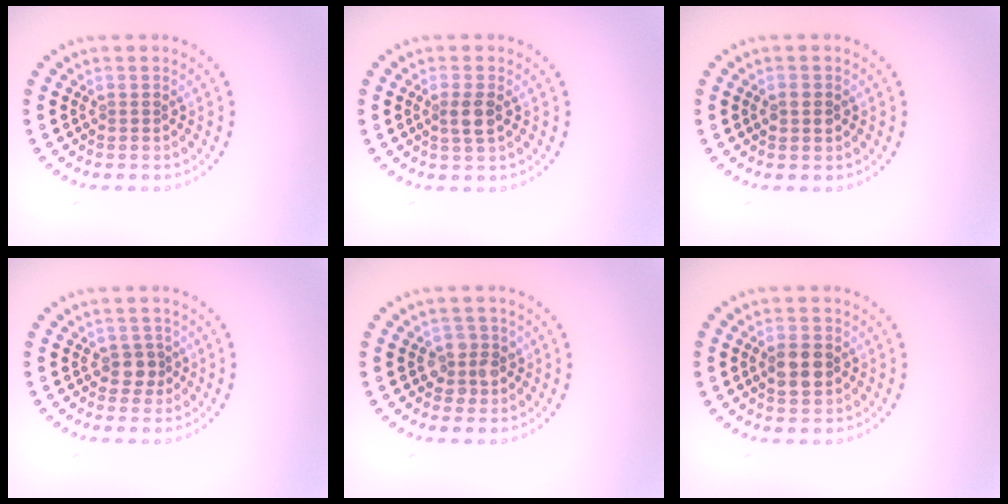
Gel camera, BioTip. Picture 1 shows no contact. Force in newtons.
{"total": 1.7, "press": 1.5, "slide": 0.8}
{"total": 1.7, "press": 1.6, "slide": 0.2}
{"total": 1.7, "press": 1.5, "slide": 0.9}
{"total": 2.3, "press": 2.1, "slide": 1.0}
{"total": 2.8, "press": 2.8, "slide": 0.1}